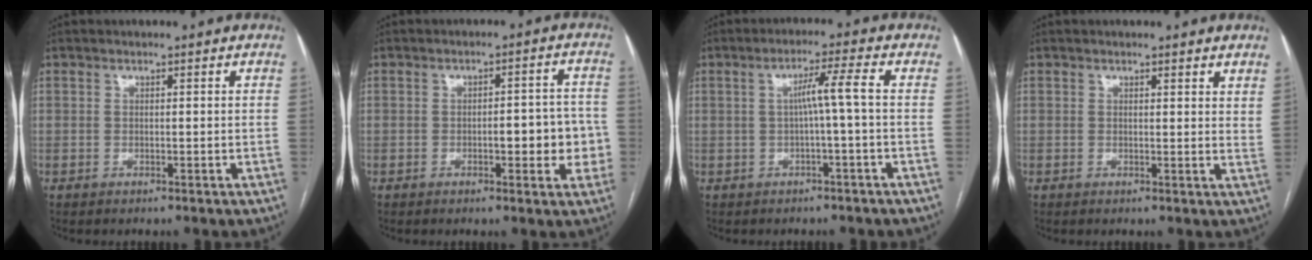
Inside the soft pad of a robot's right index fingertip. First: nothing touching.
{"total": 7.0, "force": [-1.5, 2.4, 6.4], "torque": [-0.072, 0.021, -0.017]}
{"total": 4.4, "force": [-0.2, -0.9, 4.3], "torque": [-0.072, 0.013, -0.001]}
{"total": 3.1, "force": [2.7, 0.4, 1.4], "torque": [-0.015, -0.010, 0.023]}